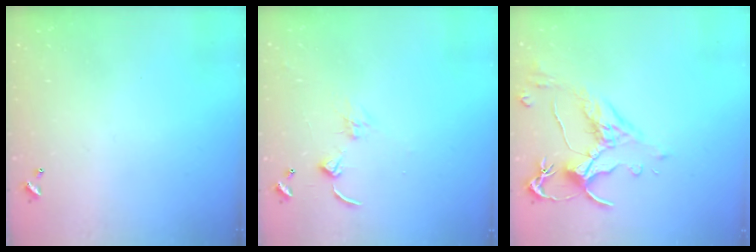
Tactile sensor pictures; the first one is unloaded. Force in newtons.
{"total": 1.4, "press": 1.3, "slide": 0.3}
{"total": 2.5, "press": 2.1, "slide": 1.3}